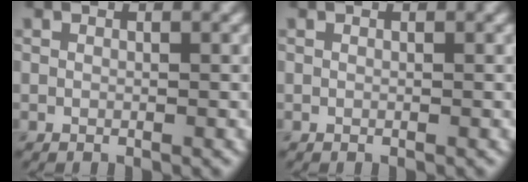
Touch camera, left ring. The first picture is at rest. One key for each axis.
{"total": 0.0}